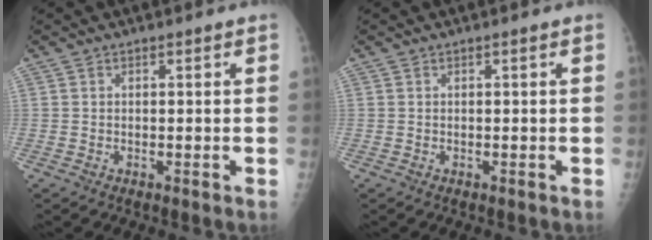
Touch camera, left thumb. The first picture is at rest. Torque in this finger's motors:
{"motor_torque": [0.03, 0.03, -0.09, -0.10, 0.00]}